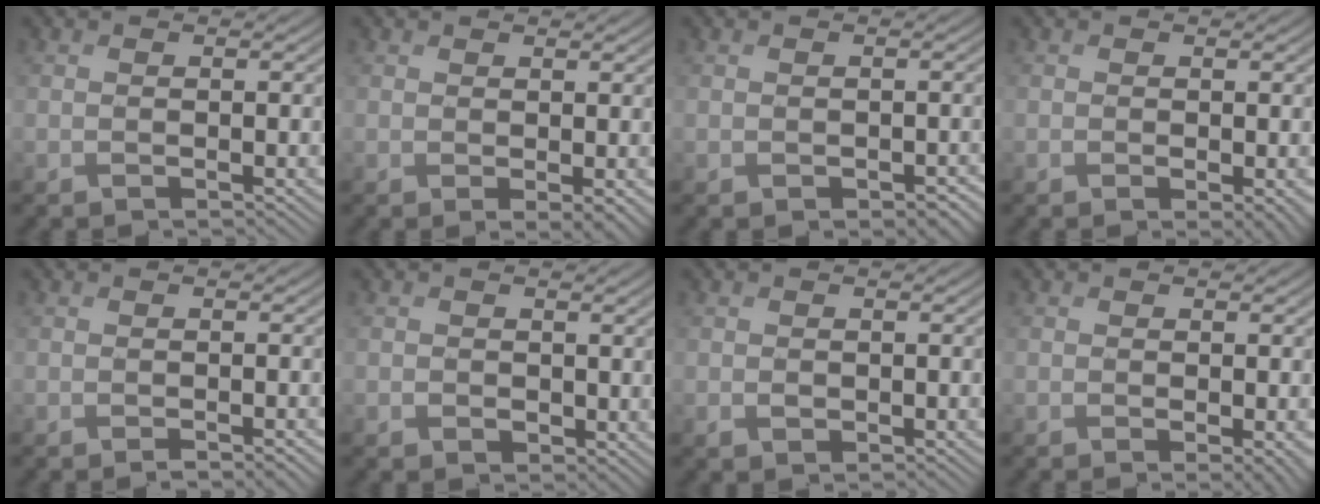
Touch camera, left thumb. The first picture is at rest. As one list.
[{"total": 1.8, "force": [0.2, 0.8, 1.6], "torque": [-0.027, -0.007, 0.008]}, {"total": 1.7, "force": [-0.6, 1.2, 1.0], "torque": [-0.018, -0.013, -0.006]}, {"total": 1.9, "force": [-0.6, 1.1, 1.5], "torque": [-0.028, -0.011, -0.007]}, {"total": 1.3, "force": [-0.7, 0.5, 1.0], "torque": [-0.015, -0.006, -0.009]}, {"total": 1.9, "force": [0.5, 1.6, 0.8], "torque": [-0.026, -0.009, 0.009]}, {"total": 1.1, "force": [0.2, 0.9, 0.5], "torque": [-0.015, -0.004, 0.007]}, {"total": 2.0, "force": [-0.3, 1.0, 1.7], "torque": [-0.028, -0.009, -0.002]}]